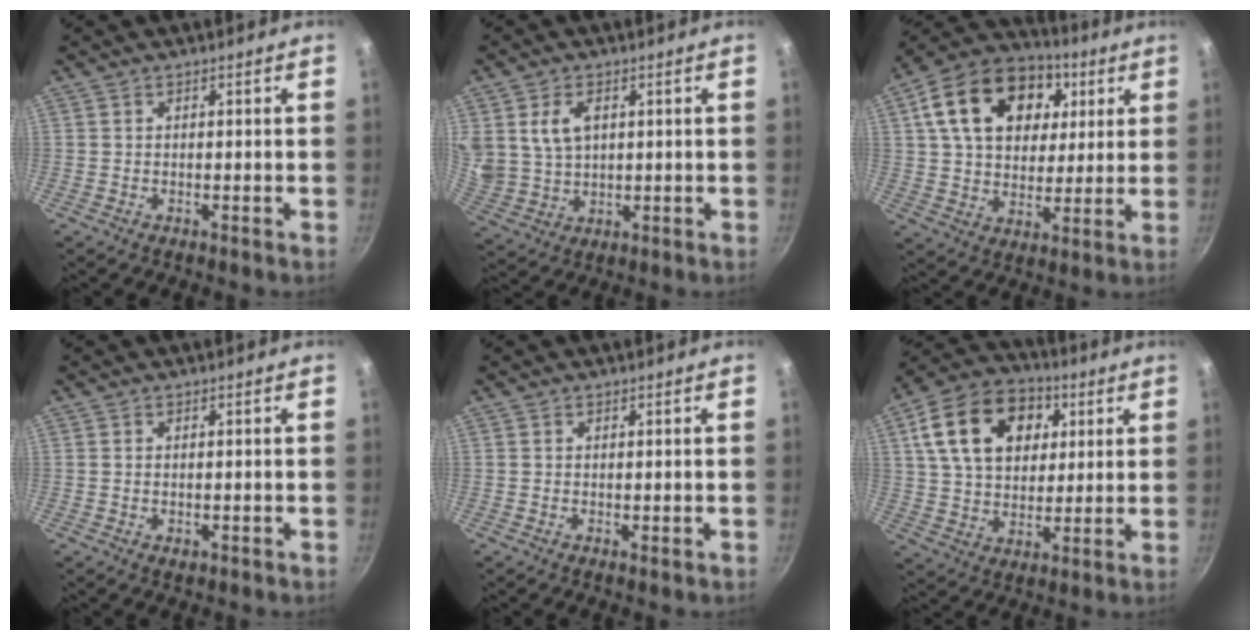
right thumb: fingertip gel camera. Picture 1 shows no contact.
{"total": 8.5, "force": [2.8, 5.9, 5.4], "torque": [-0.090, -0.013, 0.063]}
{"total": 21.9, "force": [7.3, 15.4, 13.7], "torque": [-0.220, 0.007, 0.114]}
{"total": 1.5, "force": [-0.3, 0.9, 1.2], "torque": [-0.017, -0.002, -0.004]}
{"total": 0.5, "force": [0.1, 0.2, 0.5], "torque": [-0.005, -0.003, -0.001]}
{"total": 19.5, "force": [6.2, 13.8, 12.3], "torque": [-0.190, 0.006, 0.097]}